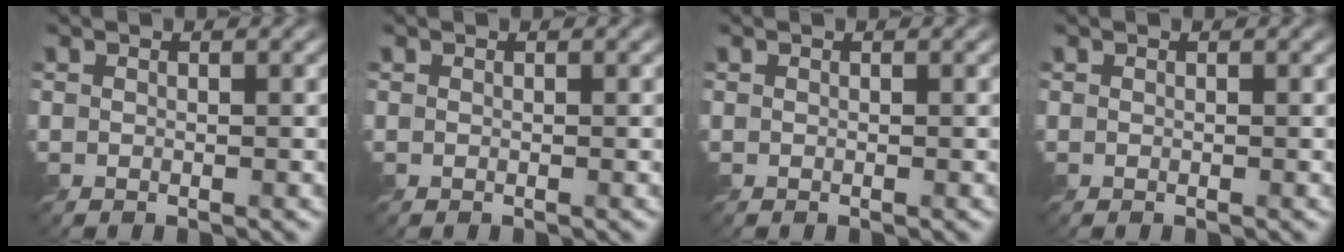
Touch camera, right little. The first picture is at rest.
{"total": 0.0}
{"total": 0.0}
{"total": 0.0}